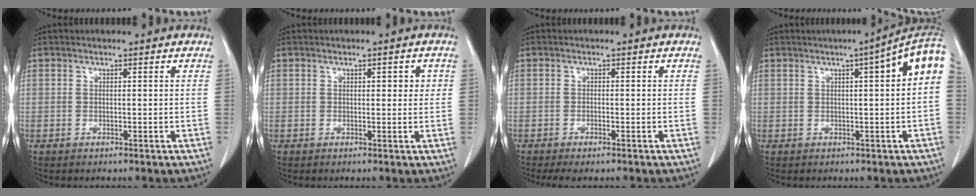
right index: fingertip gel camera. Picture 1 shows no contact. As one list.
[{"total": 2.2, "force": [0.6, 1.1, 1.9], "torque": [-0.018, 0.004, 0.005]}, {"total": 2.8, "force": [-2.1, 0.6, 1.8], "torque": [-0.028, -0.006, -0.028]}, {"total": 8.6, "force": [2.8, 0.7, 8.1], "torque": [-0.094, 0.030, 0.025]}]